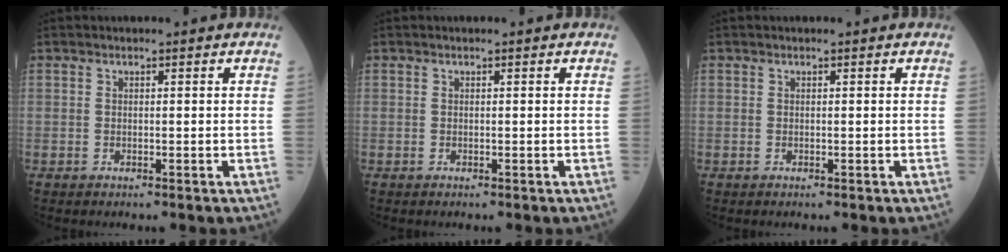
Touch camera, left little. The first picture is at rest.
{"total": 0.0}
{"total": 0.0}